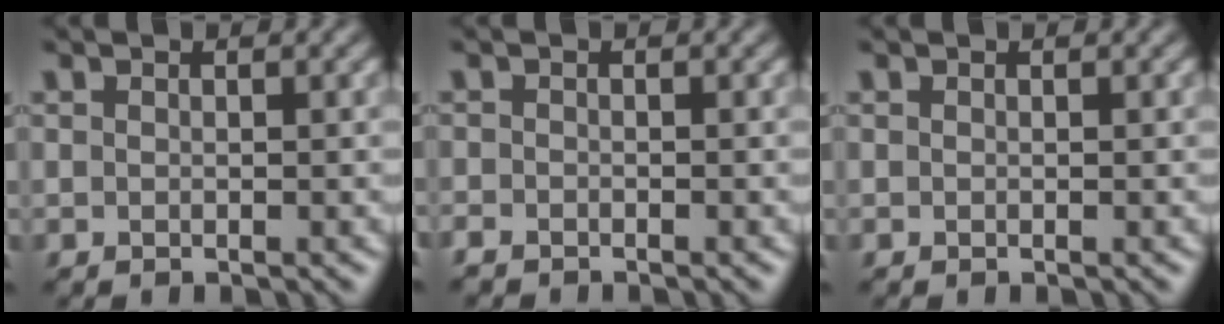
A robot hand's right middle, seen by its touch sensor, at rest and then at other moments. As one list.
[{"total": 1.3, "force": [-1.2, 0.4, 0.3], "torque": [-0.005, -0.009, -0.027]}, {"total": 0.0}]